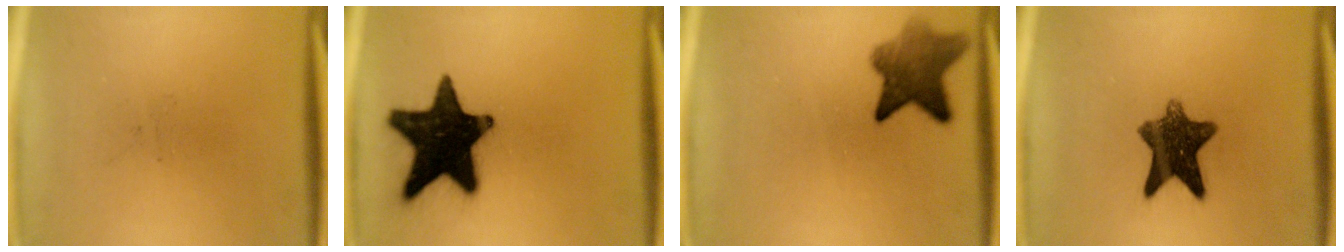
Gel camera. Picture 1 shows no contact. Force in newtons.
{"total": 19.5}
{"total": 6.8}
{"total": 9.8}